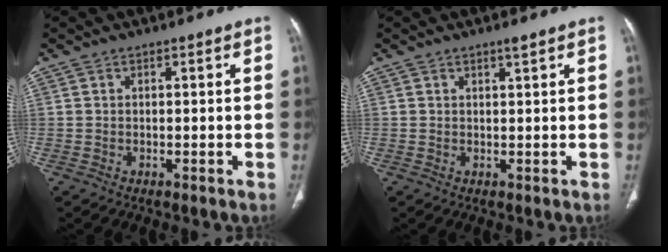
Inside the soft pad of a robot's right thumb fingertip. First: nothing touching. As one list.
[{"total": 1.1, "force": [0.8, 0.0, 0.8], "torque": [-0.009, -0.006, 0.015]}]